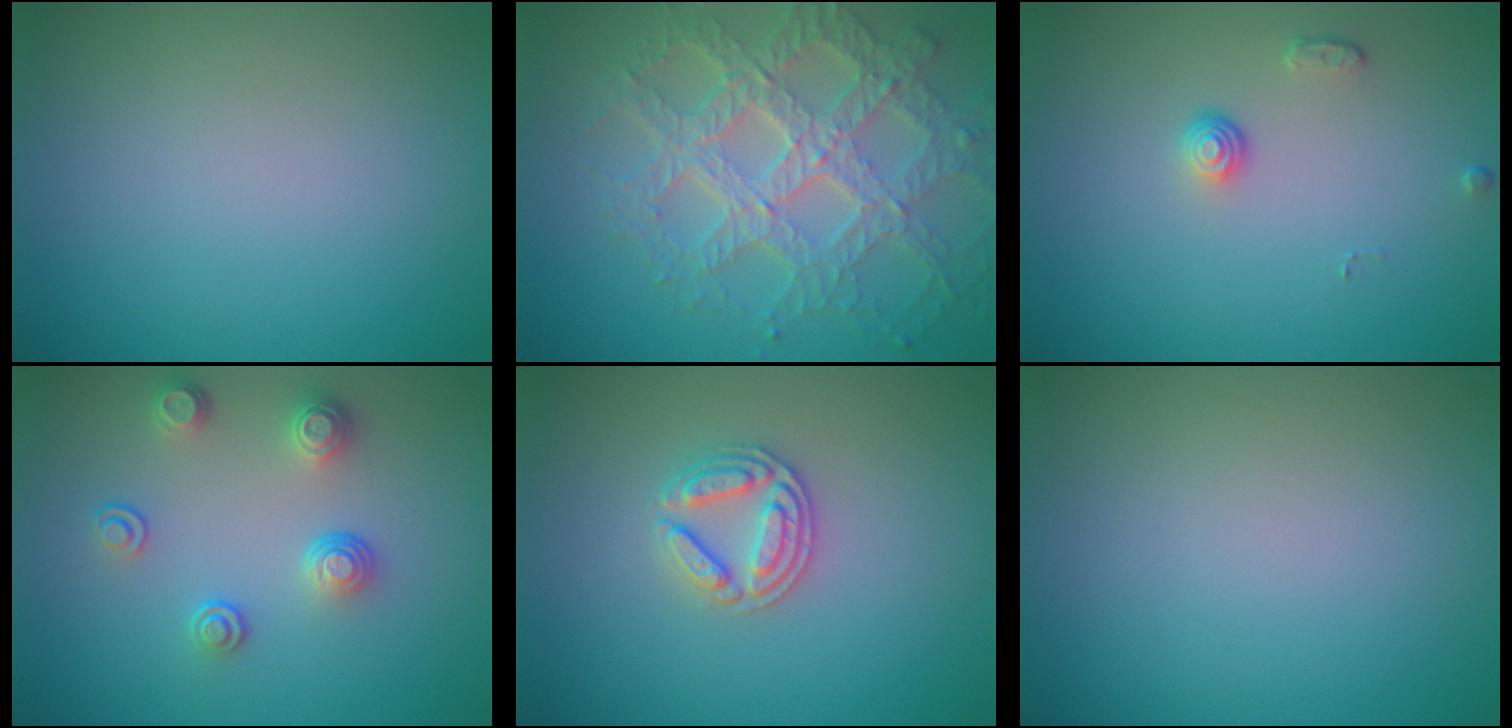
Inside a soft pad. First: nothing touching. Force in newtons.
{"total": 7.8, "press": 5.6, "slide": 5.5}
{"total": 1.3, "press": 1.0, "slide": 0.9}
{"total": 2.9, "press": 2.6, "slide": 1.4}
{"total": 2.8, "press": 2.7, "slide": 0.7}
{"total": 0.0}